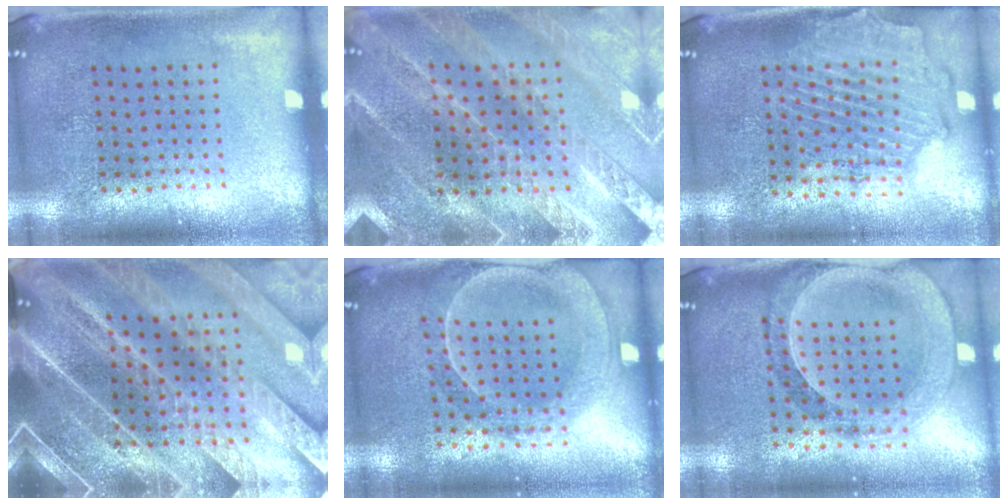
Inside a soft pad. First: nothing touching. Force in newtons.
{"total": 2.2, "press": 2.2, "slide": 0.2}
{"total": 1.9, "press": 1.7, "slide": 0.7}
{"total": 5.6, "press": 4.8, "slide": 3.0}
{"total": 2.1, "press": 2.0, "slide": 0.7}
{"total": 1.5, "press": 1.5, "slide": 0.3}